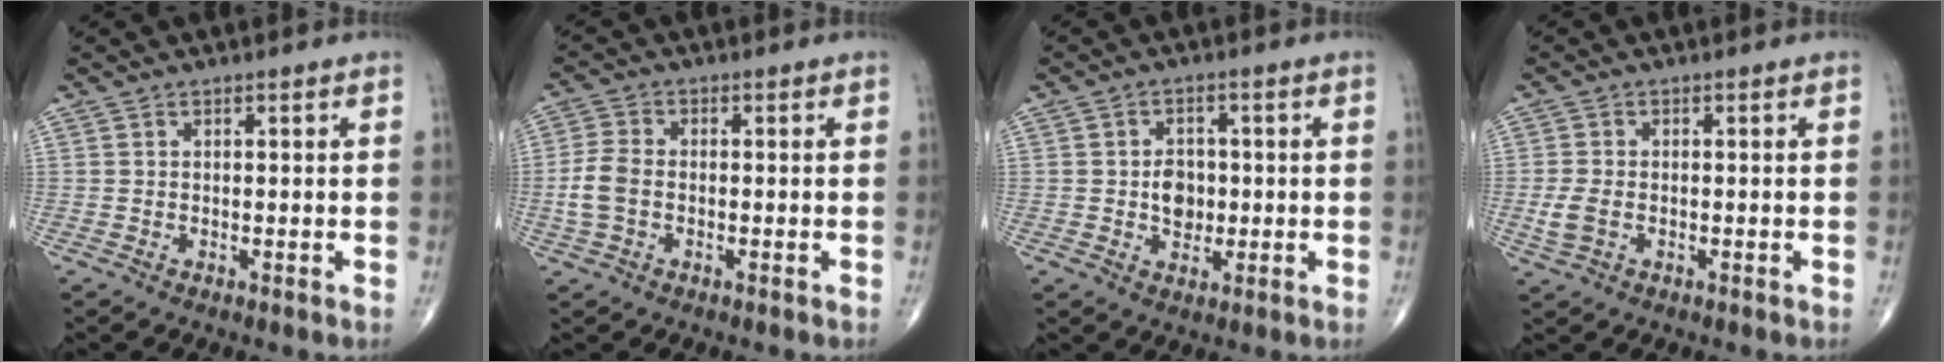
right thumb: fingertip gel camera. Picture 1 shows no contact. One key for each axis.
{"total": 5.4, "fx": -1.0, "fy": 3.4, "fz": 4.0, "tx": -0.095, "ty": 0.015, "tz": -0.024}
{"total": 4.9, "fx": -0.3, "fy": 3.8, "fz": 3.1, "tx": -0.026, "ty": 0.004, "tz": -0.005}
{"total": 3.7, "fx": -0.9, "fy": 2.3, "fz": 2.8, "tx": -0.069, "ty": 0.005, "tz": -0.015}